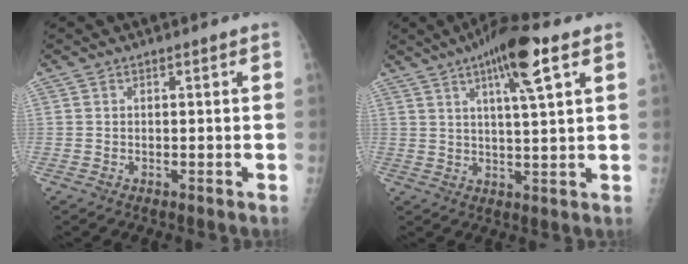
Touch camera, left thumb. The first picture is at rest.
{"total": 11.2, "force": [5.5, 1.8, 9.6], "torque": [-0.153, -0.011, 0.089]}